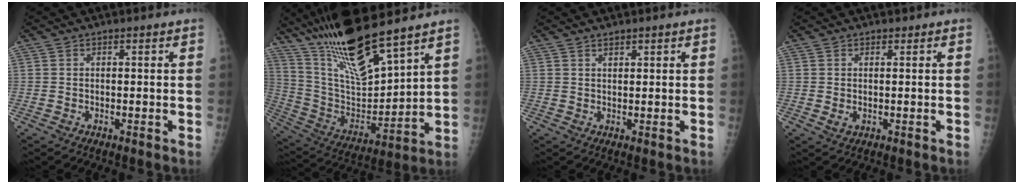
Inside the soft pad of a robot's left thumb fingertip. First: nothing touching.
{"total": 21.4, "force": [15.9, 4.5, 13.7], "torque": [-0.236, -0.067, 0.303]}
{"total": 1.4, "force": [1.1, 0.6, 0.5], "torque": [-0.001, -0.007, 0.016]}
{"total": 1.8, "force": [0.1, 1.4, 1.0], "torque": [-0.015, -0.002, 0.004]}